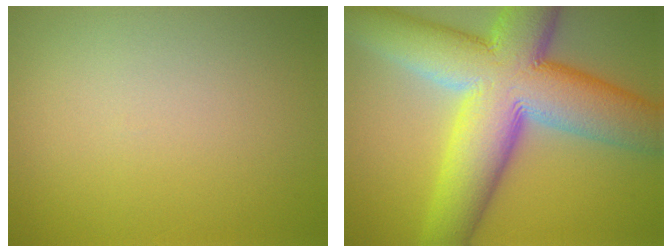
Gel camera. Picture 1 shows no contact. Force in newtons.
{"total": 15.2, "press": 15.2, "slide": 0.8}